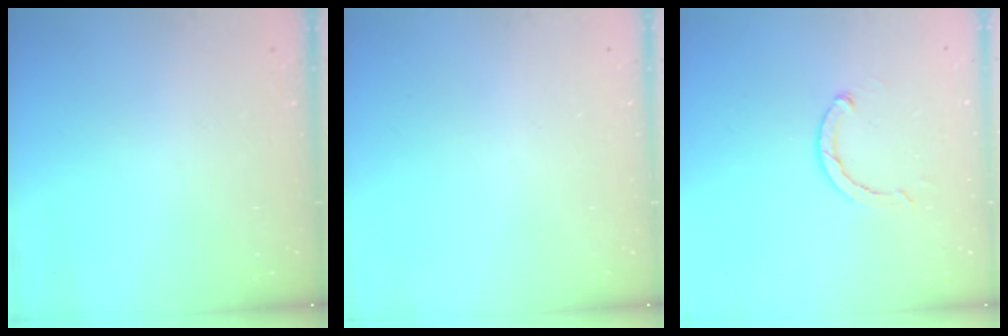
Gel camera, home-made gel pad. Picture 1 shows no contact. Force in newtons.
{"total": 0.0}
{"total": 2.6, "press": 2.5, "slide": 0.4}